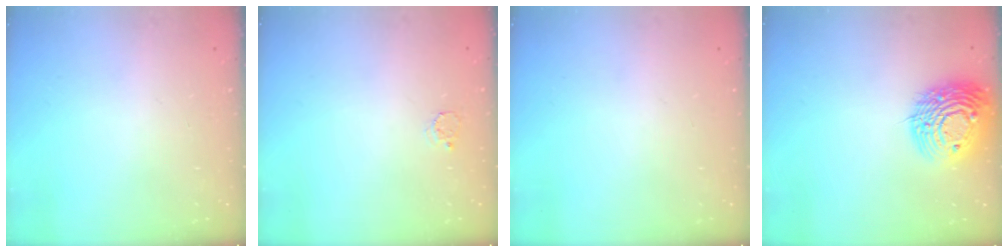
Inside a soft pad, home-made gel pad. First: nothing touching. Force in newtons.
{"total": 2.5, "press": 2.5, "slide": 0.3}
{"total": 0.0}
{"total": 17.1, "press": 17.0, "slide": 1.6}